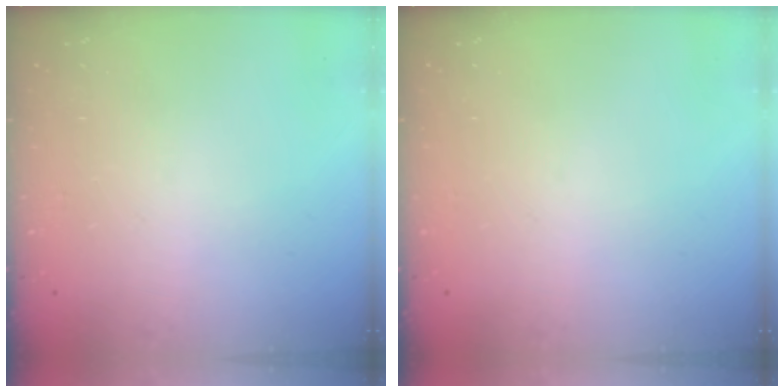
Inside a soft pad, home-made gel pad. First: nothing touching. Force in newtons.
{"total": 0.0}